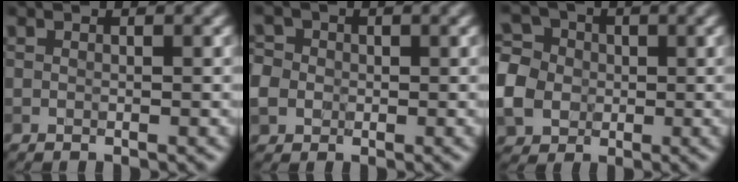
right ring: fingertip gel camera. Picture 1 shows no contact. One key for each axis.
{"total": 4.6, "fx": -0.4, "fy": 4.2, "fz": 1.9, "tx": -0.041, "ty": 0.024, "tz": -0.030}
{"total": 6.7, "fx": -1.2, "fy": 5.7, "fz": 3.2, "tx": -0.076, "ty": 0.002, "tz": -0.038}